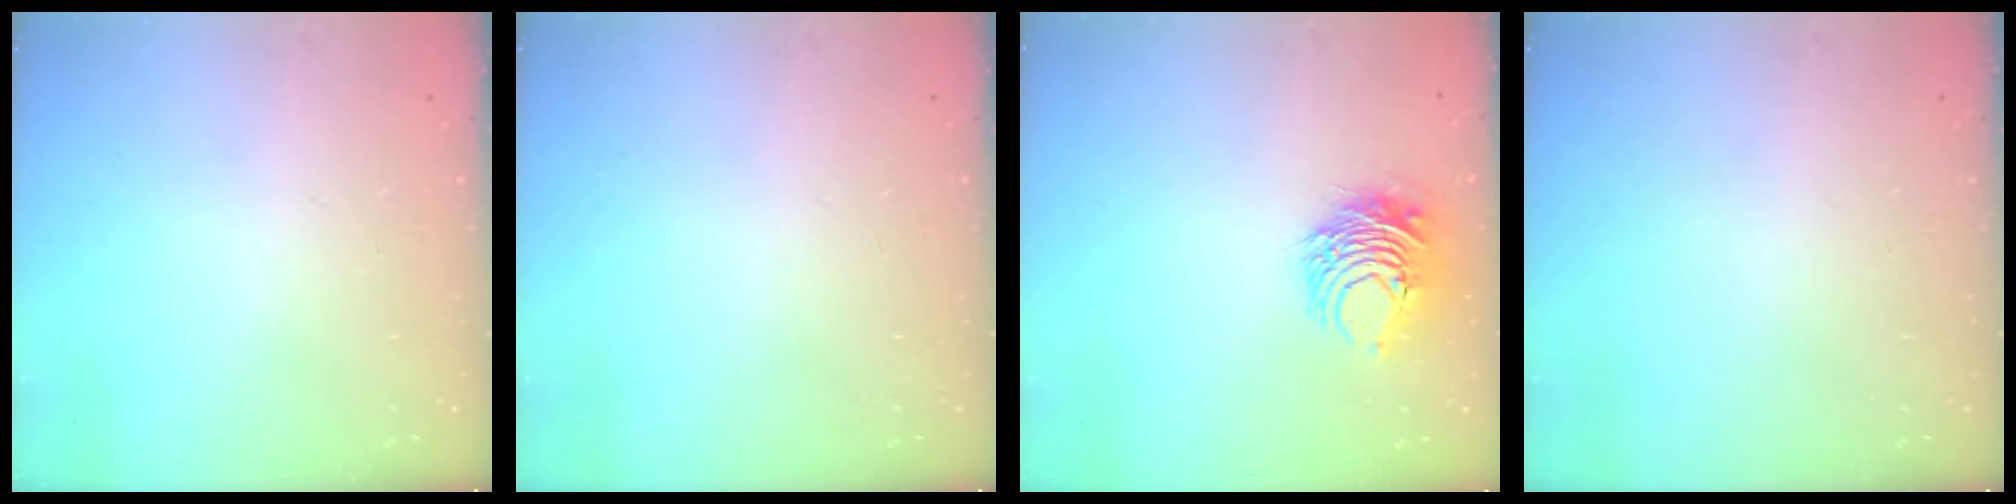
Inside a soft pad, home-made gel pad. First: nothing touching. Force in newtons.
{"total": 0.0}
{"total": 9.8, "press": 9.7, "slide": 0.9}
{"total": 0.0}